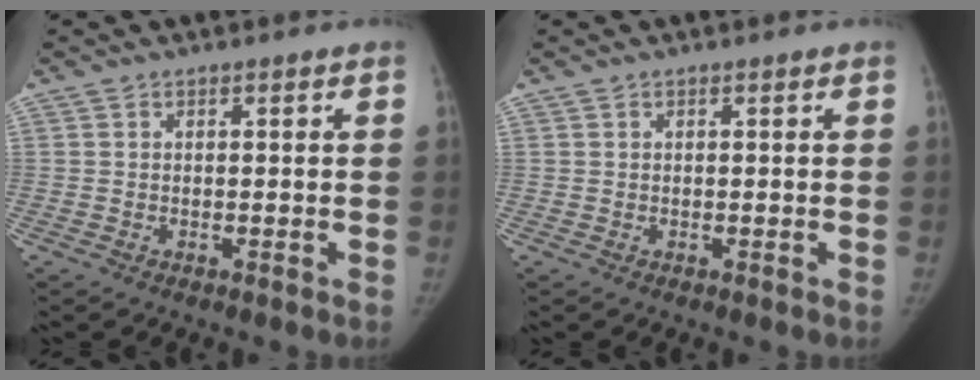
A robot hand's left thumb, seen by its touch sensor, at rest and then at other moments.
{"total": 0.0}